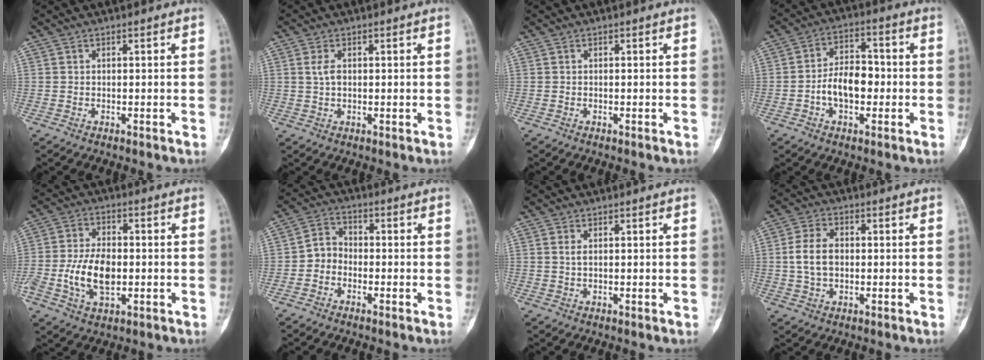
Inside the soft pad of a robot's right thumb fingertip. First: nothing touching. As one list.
[{"total": 2.6, "force": [0.5, 1.5, 2.0], "torque": [-0.040, 0.001, 0.010]}, {"total": 0.0}, {"total": 8.9, "force": [-1.7, 5.5, 6.8], "torque": [-0.101, 0.029, -0.035]}, {"total": 10.0, "force": [-1.5, 5.8, 8.0], "torque": [-0.150, 0.009, -0.027]}, {"total": 4.2, "force": [-1.6, 3.4, 1.9], "torque": [-0.011, 0.018, -0.044]}, {"total": 1.3, "force": [0.4, 0.6, 1.1], "torque": [-0.024, 0.000, 0.011]}, {"total": 6.7, "force": [0.1, 4.5, 5.0], "torque": [-0.093, 0.011, 0.002]}]